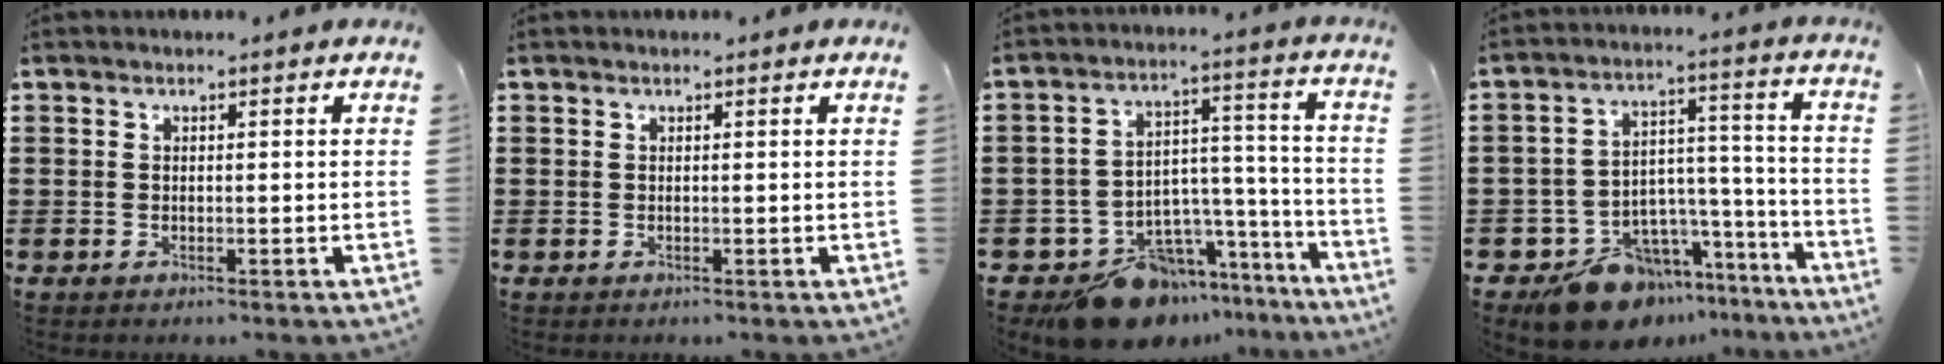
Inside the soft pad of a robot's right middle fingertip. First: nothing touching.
{"total": 0.0}
{"total": 13.8, "force": [-11.2, 6.8, 4.2], "torque": [-0.058, 0.061, -0.190]}
{"total": 12.7, "force": [-10.5, 6.5, 2.9], "torque": [-0.050, 0.053, -0.186]}